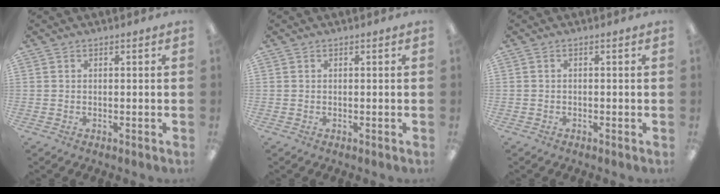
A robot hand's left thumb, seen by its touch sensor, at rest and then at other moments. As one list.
[{"total": 0.0}, {"total": 0.7, "force": [-0.4, 0.1, 0.5], "torque": [-0.009, 0.000, -0.007]}]